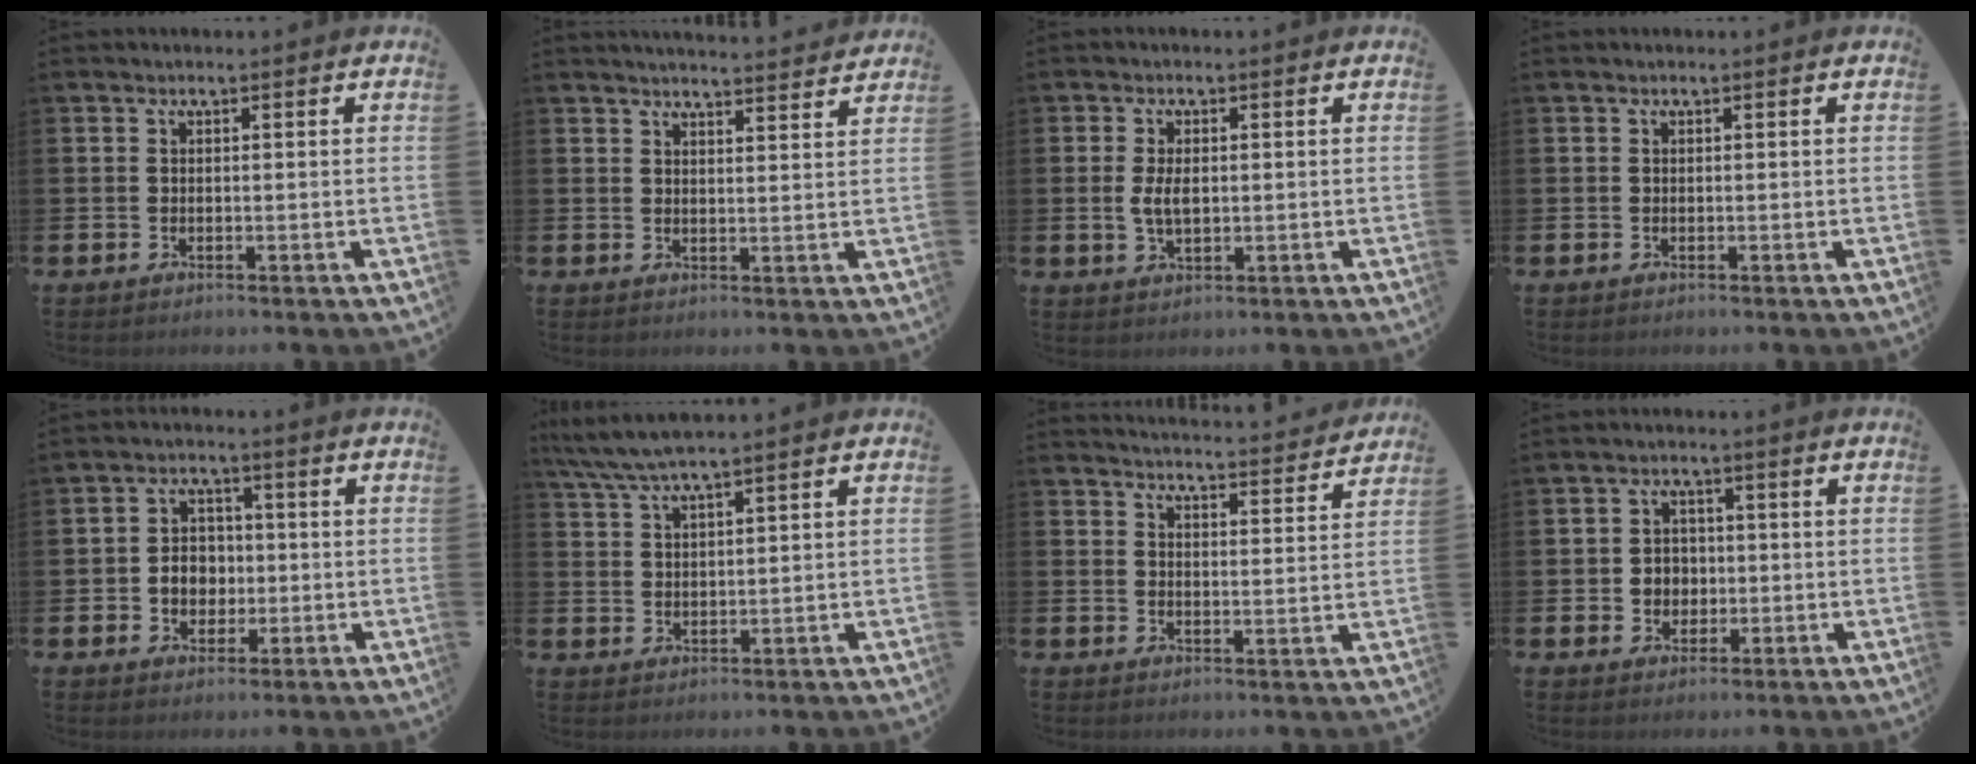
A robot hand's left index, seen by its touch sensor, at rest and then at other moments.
{"total": 3.7, "force": [3.7, -0.2, 0.1], "torque": [0.007, -0.030, 0.062]}
{"total": 3.4, "force": [0.2, 1.8, 2.9], "torque": [-0.044, 0.000, 0.000]}
{"total": 0.0}
{"total": 4.2, "force": [-0.5, 3.6, 2.2], "torque": [-0.028, 0.002, -0.019]}
{"total": 4.6, "force": [4.1, 0.0, 2.1], "torque": [-0.051, -0.012, 0.073]}
{"total": 4.5, "force": [4.5, 0.0, 0.2], "torque": [-0.001, -0.043, 0.075]}
{"total": 3.0, "force": [-0.1, 2.9, 1.0], "torque": [-0.006, 0.002, -0.011]}